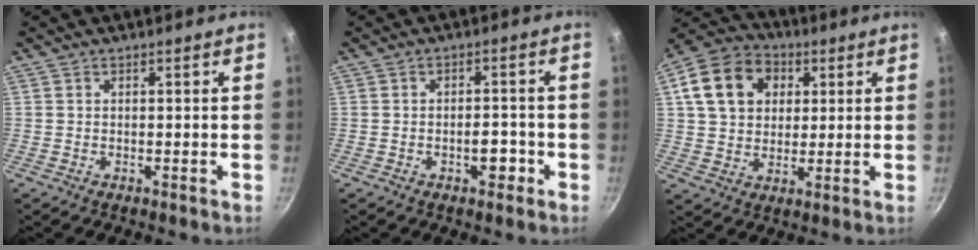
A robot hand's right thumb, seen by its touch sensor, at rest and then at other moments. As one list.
[{"total": 3.8, "force": [-1.6, 2.1, 2.7], "torque": [-0.021, 0.014, -0.023]}, {"total": 15.1, "force": [4.4, 11.7, 8.5], "torque": [-0.131, 0.015, 0.064]}]